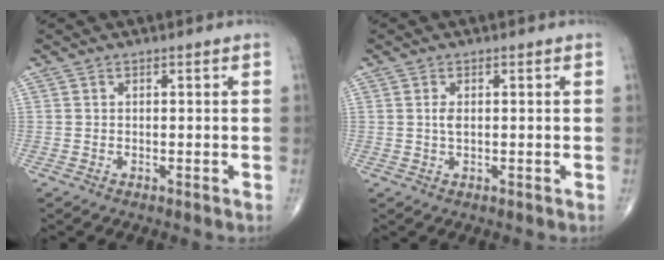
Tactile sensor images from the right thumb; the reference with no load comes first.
{"total": 1.7, "force": [0.3, 0.8, 1.5], "torque": [-0.031, -0.001, 0.008]}